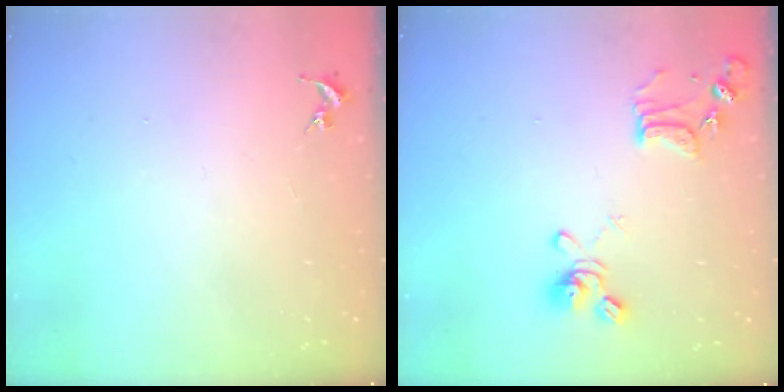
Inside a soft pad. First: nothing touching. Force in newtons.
{"total": 13.1, "press": 13.0, "slide": 1.3}